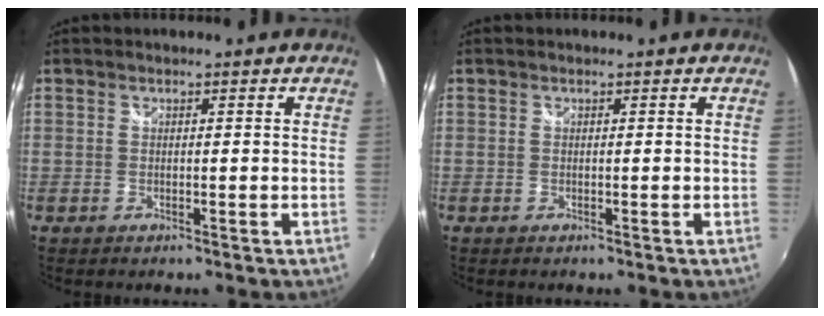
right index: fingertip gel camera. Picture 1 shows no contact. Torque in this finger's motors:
{"motor_torque": [-0.03, -0.02, 0.00, 0.00]}